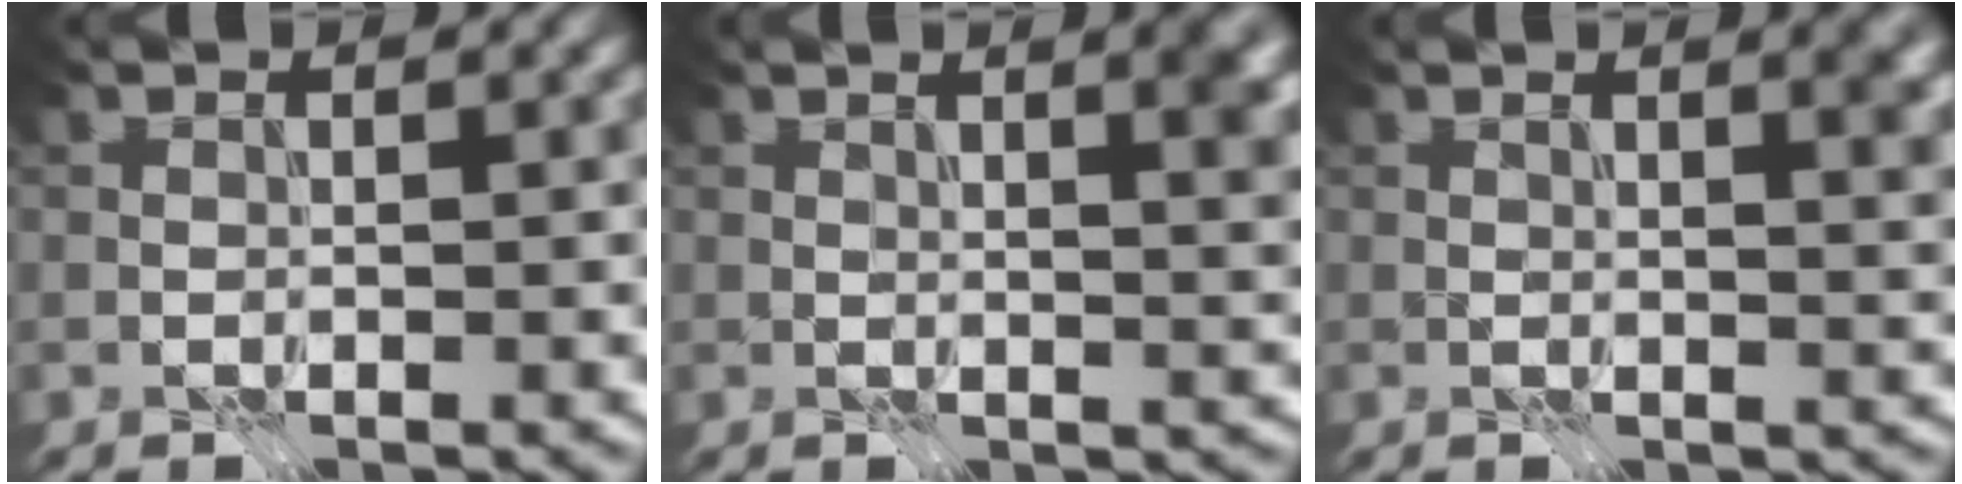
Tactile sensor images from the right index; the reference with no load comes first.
{"total": 3.6, "force": [1.8, 0.6, 3.0], "torque": [-0.036, 0.003, 0.029]}
{"total": 2.7, "force": [1.4, 0.6, 2.3], "torque": [-0.031, 0.000, 0.024]}